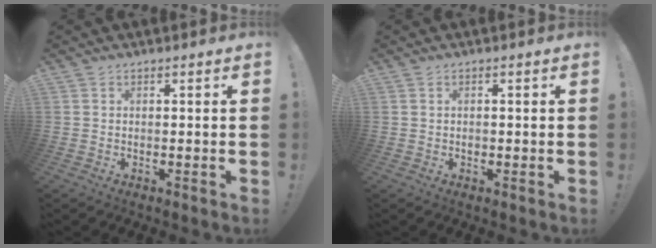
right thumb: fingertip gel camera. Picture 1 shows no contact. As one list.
[{"total": 0.6, "force": [-0.3, 0.5, 0.3], "torque": [-0.014, 0.006, -0.003]}]